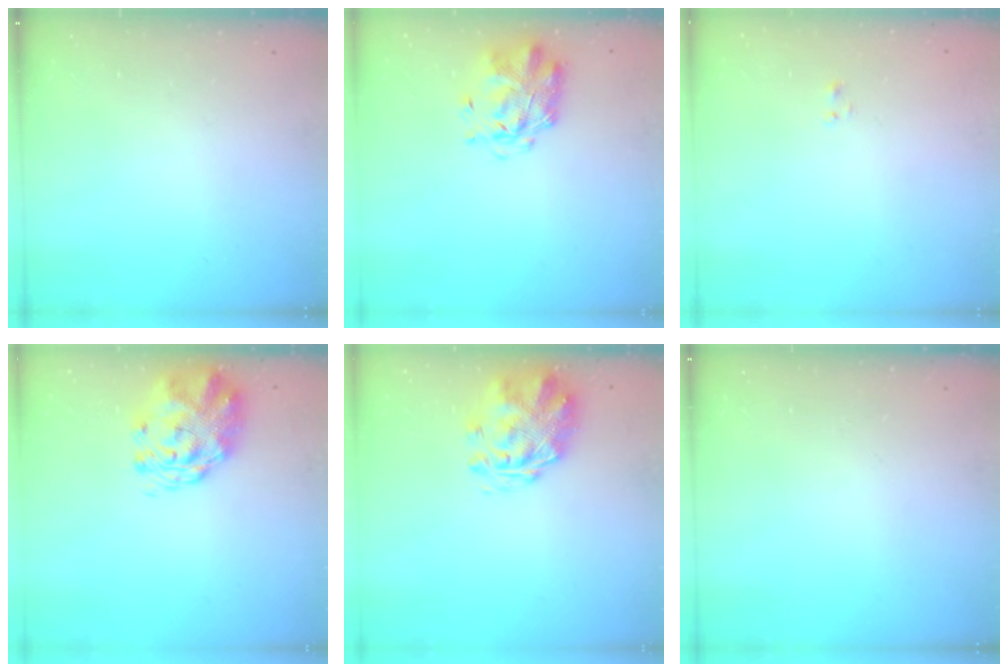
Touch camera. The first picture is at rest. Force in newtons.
{"total": 2.9, "press": 2.8, "slide": 0.8}
{"total": 0.6, "press": 0.3, "slide": 0.5}
{"total": 2.7, "press": 2.5, "slide": 1.0}
{"total": 3.2, "press": 2.8, "slide": 1.6}
{"total": 0.0}